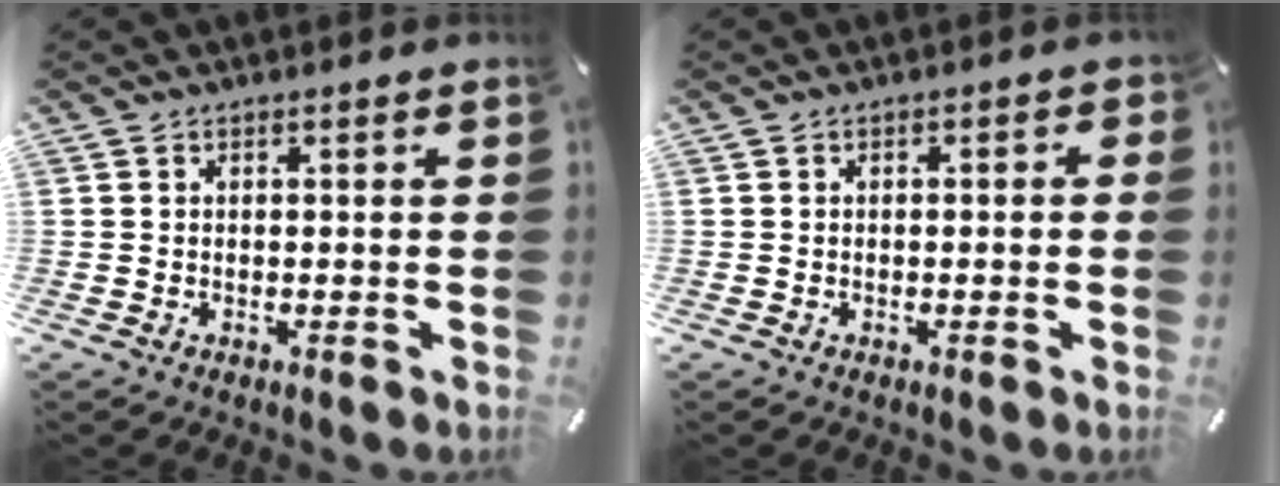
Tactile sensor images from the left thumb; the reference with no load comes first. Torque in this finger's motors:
{"motor_torque": [0.06, 0.00, 0.10, -0.06, 0.02]}